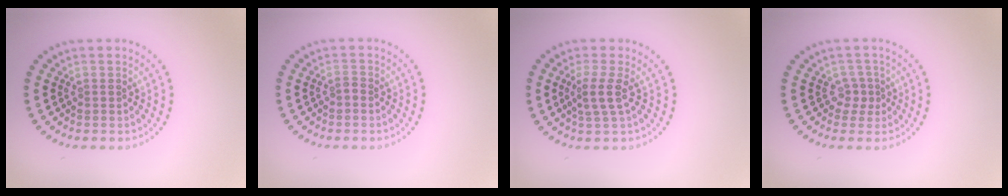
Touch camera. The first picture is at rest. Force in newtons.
{"total": 0.7, "press": 0.5, "slide": 0.5}
{"total": 2.3, "press": 1.7, "slide": 1.5}
{"total": 1.6, "press": 1.1, "slide": 1.2}